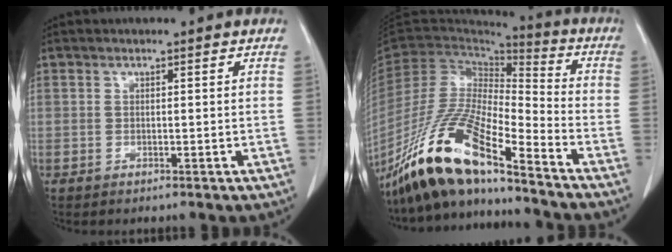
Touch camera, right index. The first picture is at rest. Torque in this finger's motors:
{"motor_torque": [1.09, -1.04, 0.69, 0.21]}